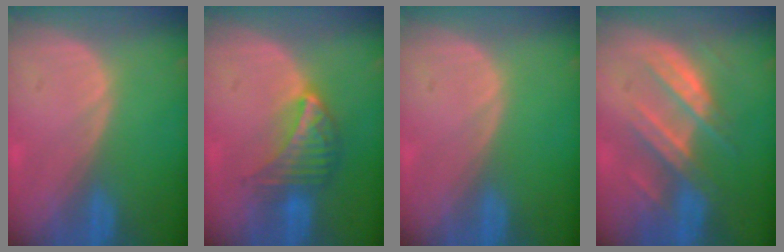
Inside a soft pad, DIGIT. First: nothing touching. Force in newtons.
{"total": 7.0, "press": 6.2, "slide": 3.2}
{"total": 0.0}
{"total": 8.3, "press": 7.6, "slide": 3.3}